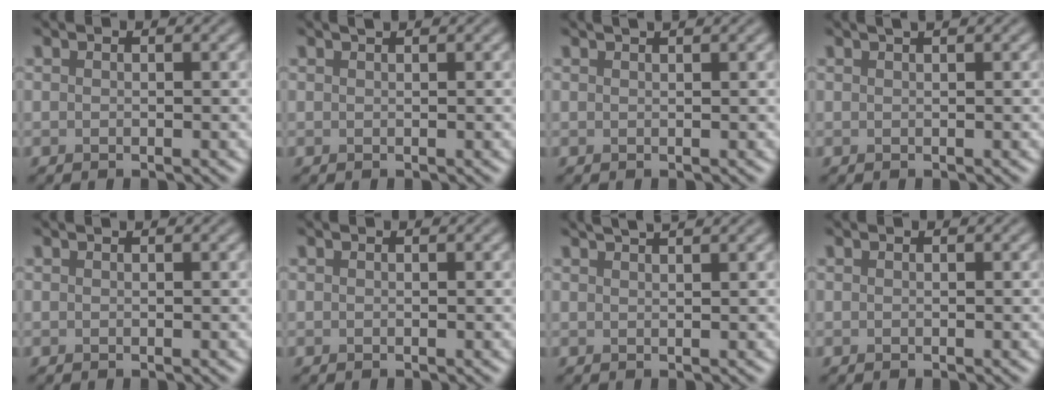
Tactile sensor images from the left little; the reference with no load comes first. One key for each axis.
{"total": 0.5, "fx": 0.4, "fy": 0.1, "fz": 0.3, "tx": -0.002, "ty": 0.002, "tz": 0.008}
{"total": 1.2, "fx": 0.9, "fy": 0.3, "fz": 0.7, "tx": -0.006, "ty": -0.001, "tz": 0.007}
{"total": 1.1, "fx": 0.7, "fy": 0.3, "fz": 0.8, "tx": -0.006, "ty": 0.002, "tz": 0.008}
{"total": 0.0}
{"total": 0.0}
{"total": 2.8, "fx": 2.1, "fy": 0.8, "fz": 1.6, "tx": -0.001, "ty": 0.009, "tz": 0.013}
{"total": 0.0}